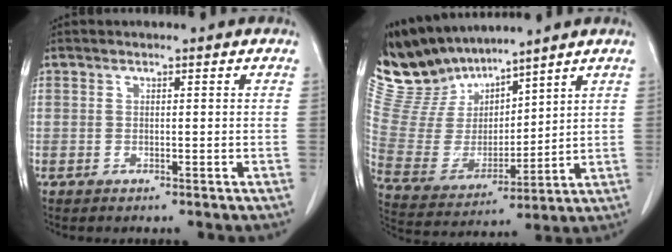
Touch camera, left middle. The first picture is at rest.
{"total": 12.9, "force": [12.2, 3.3, 2.4], "torque": [-0.075, 0.006, 0.264]}